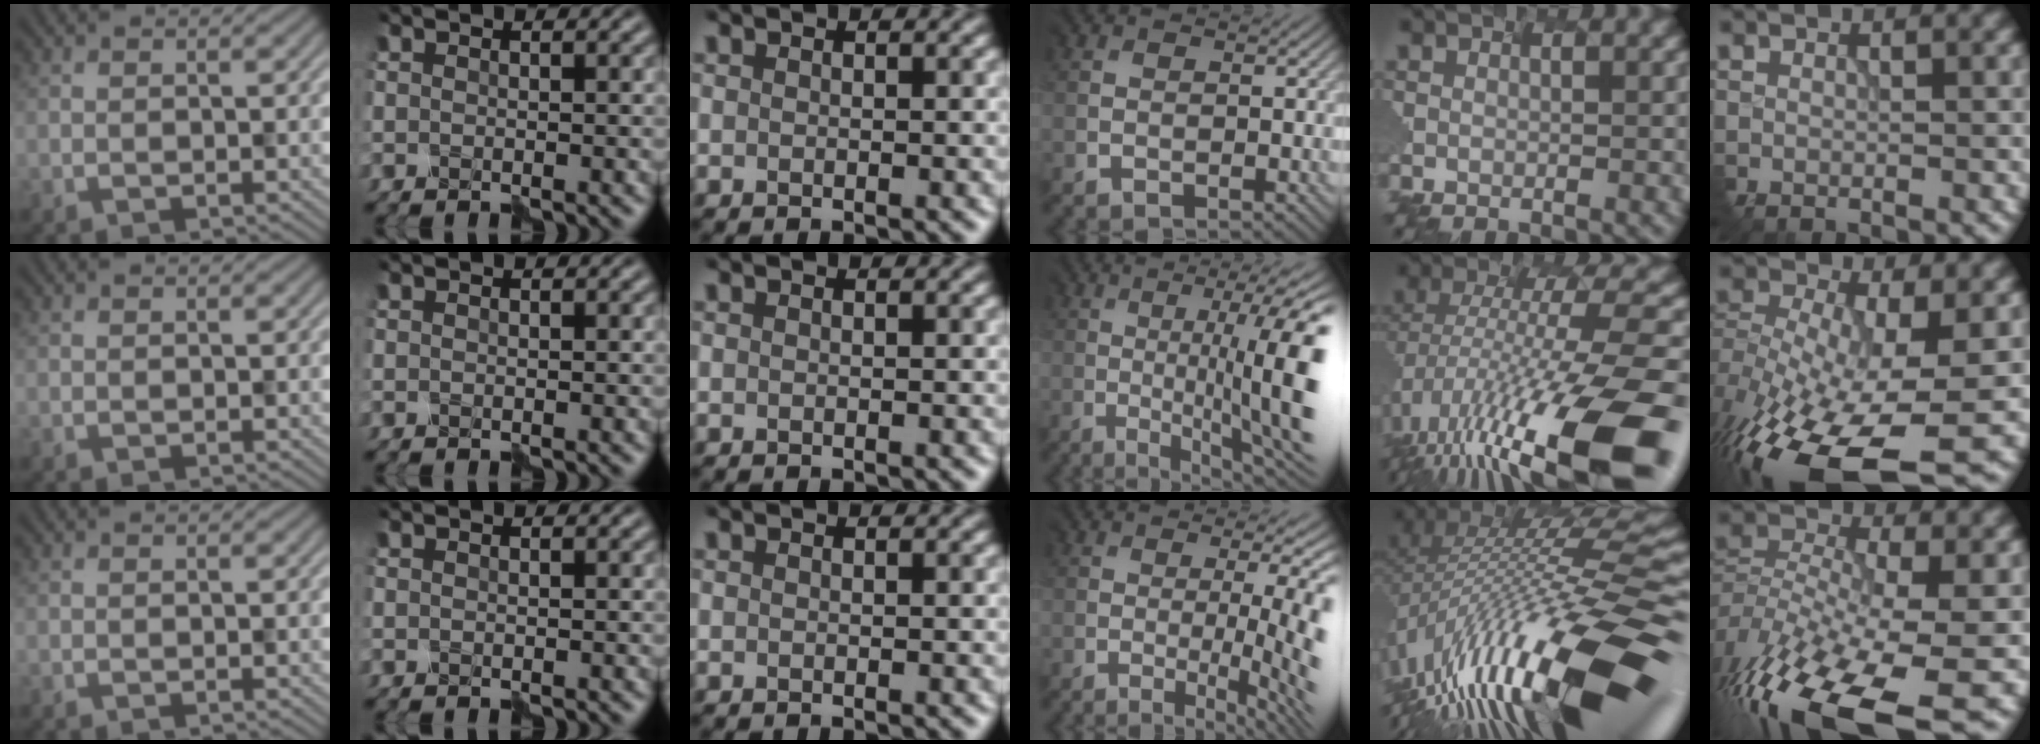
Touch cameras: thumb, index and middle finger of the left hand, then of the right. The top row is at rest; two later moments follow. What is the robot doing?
{"motion": "shake", "object": "plastic piggy bank"}